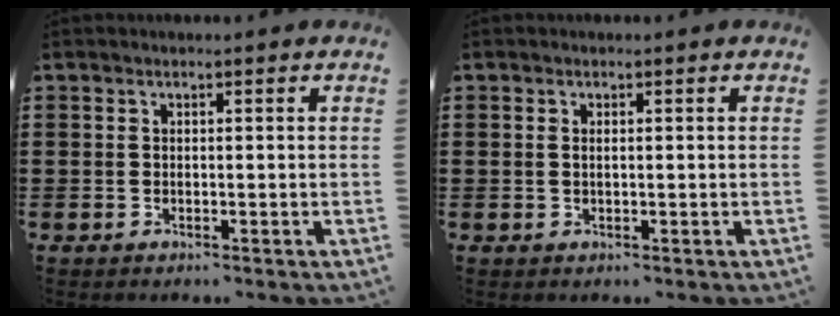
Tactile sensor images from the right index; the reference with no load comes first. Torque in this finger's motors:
{"motor_torque": [-0.58, 1.02, -0.02, 0.00]}